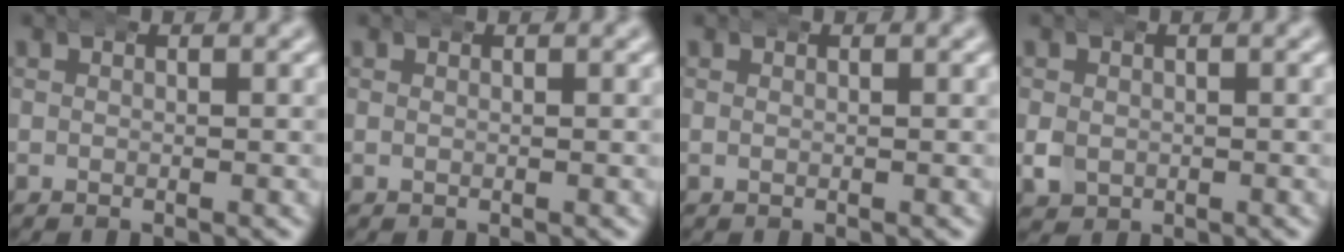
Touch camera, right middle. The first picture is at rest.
{"total": 0.0}
{"total": 0.0}
{"total": 1.7, "force": [-0.2, 1.6, 0.7], "torque": [-0.018, -0.006, 0.001]}